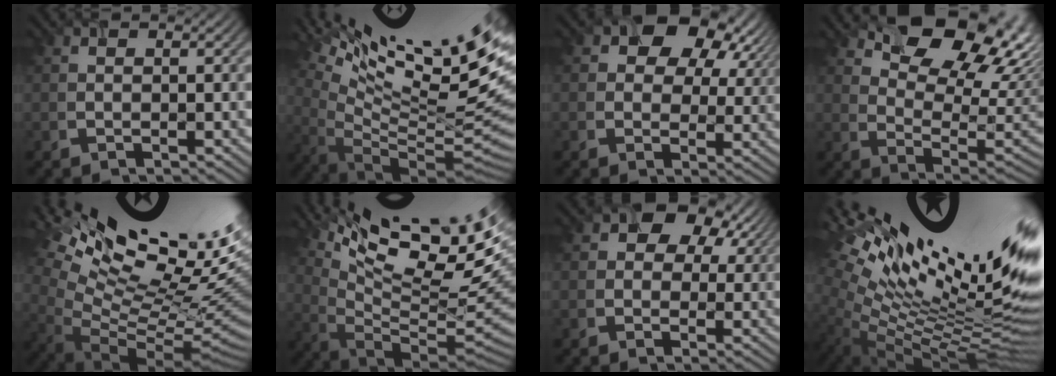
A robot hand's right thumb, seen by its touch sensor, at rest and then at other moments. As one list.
[{"total": 16.8, "force": [8.8, 3.6, 13.8], "torque": [-0.208, 0.002, 0.149]}, {"total": 10.1, "force": [4.1, 7.1, 5.8], "torque": [-0.095, 0.004, 0.066]}, {"total": 12.4, "force": [5.9, 7.2, 8.2], "torque": [-0.130, -0.003, 0.102]}, {"total": 18.0, "force": [9.2, 6.8, 13.8], "torque": [-0.227, 0.029, 0.173]}, {"total": 15.1, "force": [8.7, 4.1, 11.6], "torque": [-0.182, 0.004, 0.149]}, {"total": 9.0, "force": [4.1, 6.6, 4.6], "torque": [-0.088, 0.011, 0.056]}, {"total": 19.5, "force": [6.9, 7.3, 16.7], "torque": [-0.248, 0.013, 0.126]}]